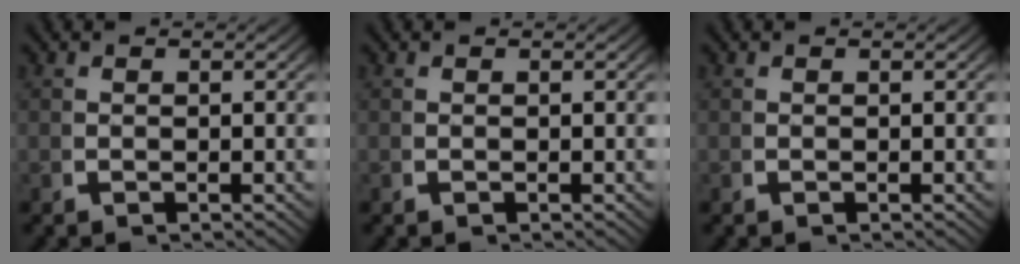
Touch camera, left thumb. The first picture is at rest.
{"total": 0.0}
{"total": 0.0}